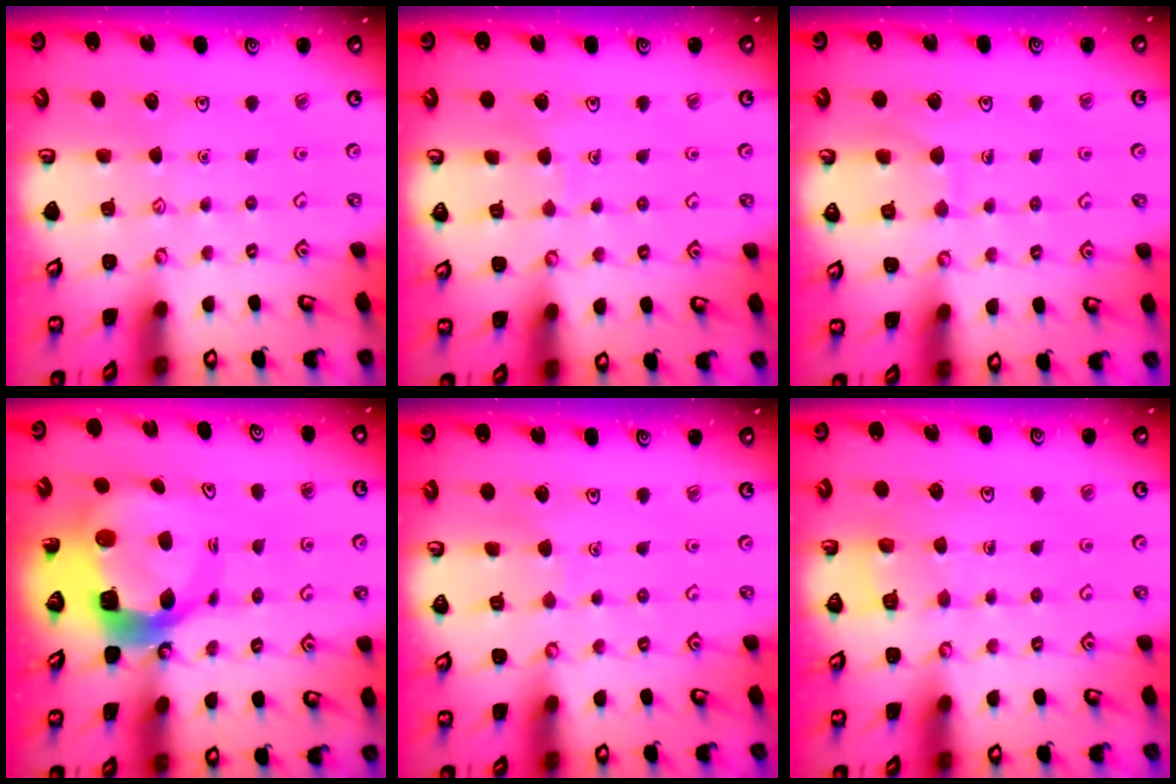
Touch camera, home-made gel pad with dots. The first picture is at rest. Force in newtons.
{"total": 2.2, "press": 2.2, "slide": 0.1}
{"total": 7.3, "press": 7.3, "slide": 0.7}
{"total": 11.8, "press": 11.6, "slide": 1.8}
{"total": 2.4, "press": 2.4, "slide": 0.1}
{"total": 2.6, "press": 2.6, "slide": 0.1}